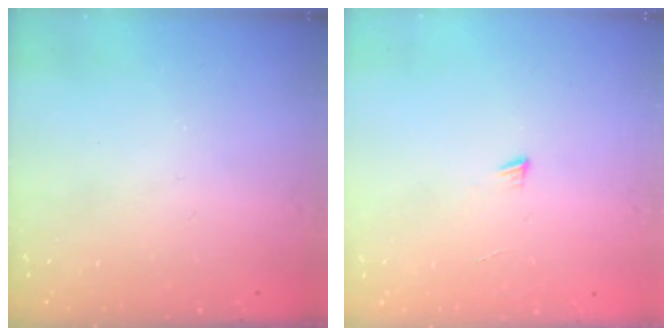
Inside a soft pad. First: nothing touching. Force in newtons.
{"total": 3.0, "press": 3.0, "slide": 0.3}